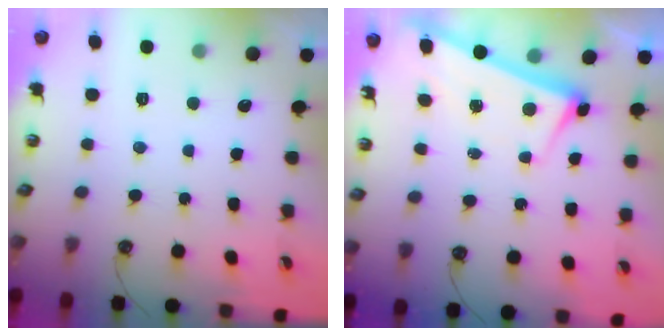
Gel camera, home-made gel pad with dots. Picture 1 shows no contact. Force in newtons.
{"total": 2.6, "press": 2.5, "slide": 0.7}